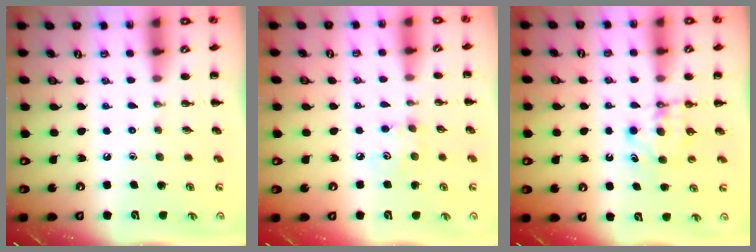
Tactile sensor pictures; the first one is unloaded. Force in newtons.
{"total": 3.8, "press": 3.8, "slide": 0.7}
{"total": 5.2, "press": 5.1, "slide": 1.0}